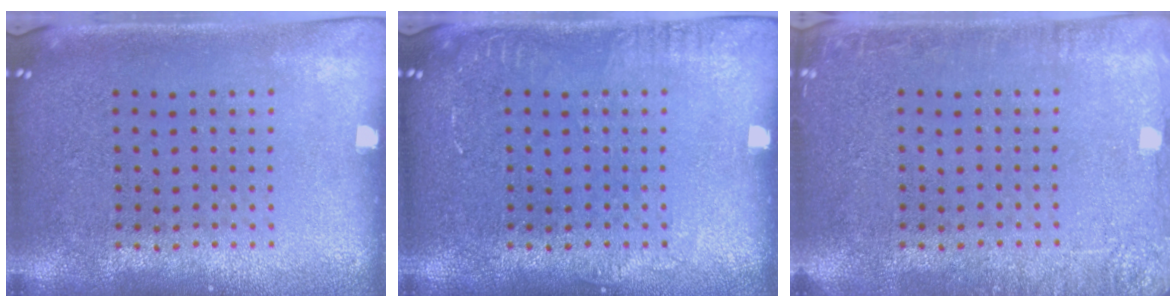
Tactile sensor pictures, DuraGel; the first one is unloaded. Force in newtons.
{"total": 1.0, "press": 1.0, "slide": 0.2}
{"total": 2.6, "press": 2.5, "slide": 0.5}